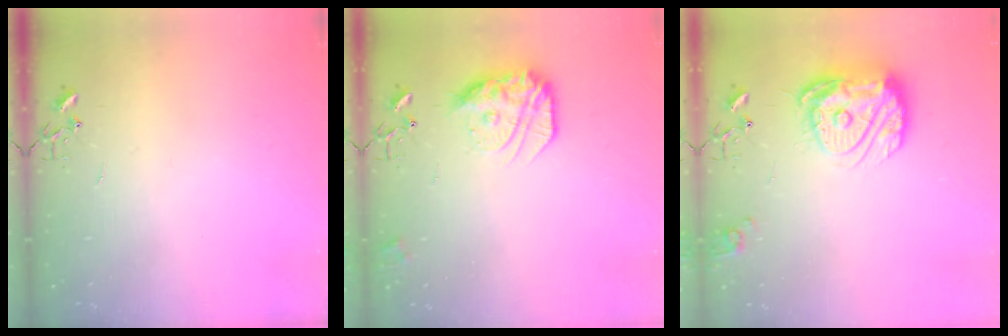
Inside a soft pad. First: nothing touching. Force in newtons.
{"total": 16.5, "press": 16.4, "slide": 1.3}
{"total": 17.3, "press": 17.2, "slide": 1.9}